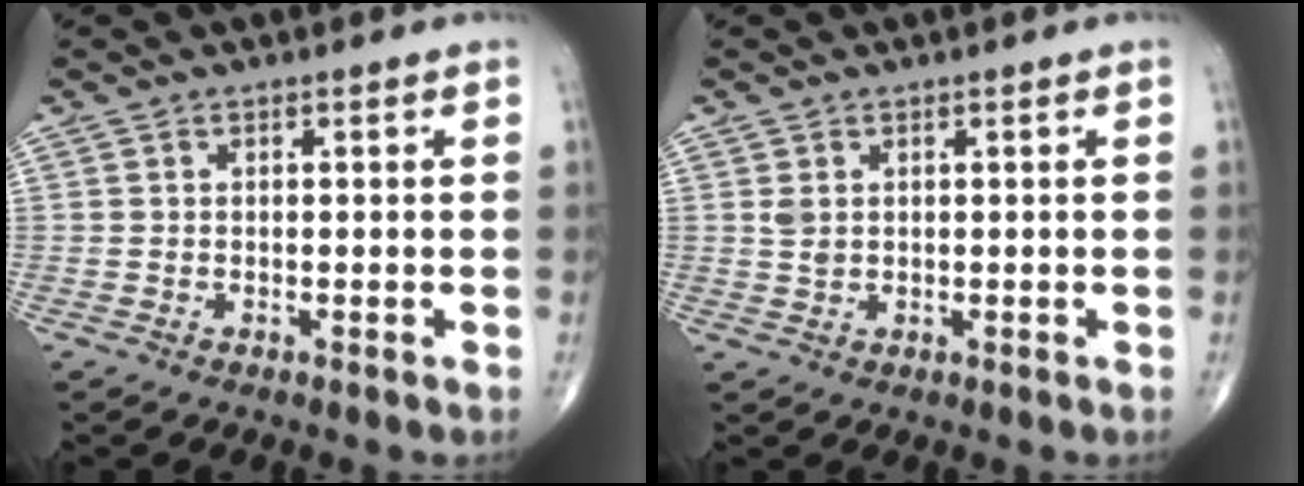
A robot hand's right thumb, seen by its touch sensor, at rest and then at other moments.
{"total": 1.8, "force": [0.6, 1.2, 1.1], "torque": [-0.015, -0.001, 0.015]}